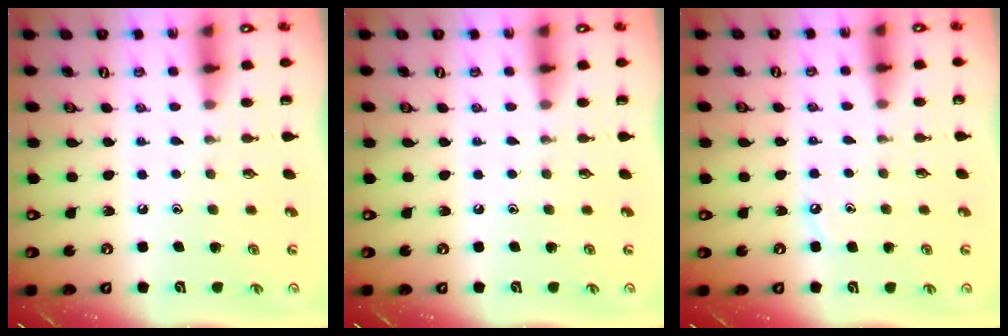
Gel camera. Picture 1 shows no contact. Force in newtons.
{"total": 0.0}
{"total": 3.5, "press": 3.4, "slide": 0.5}